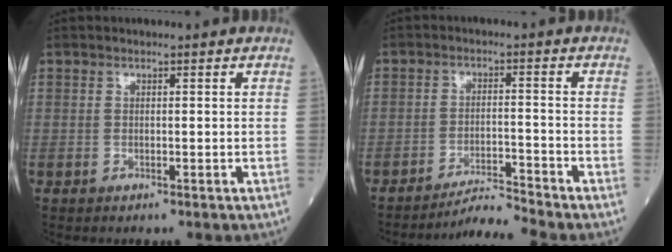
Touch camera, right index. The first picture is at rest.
{"total": 5.1, "force": [-4.7, -2.2, 0.2], "torque": [-0.008, -0.014, -0.083]}